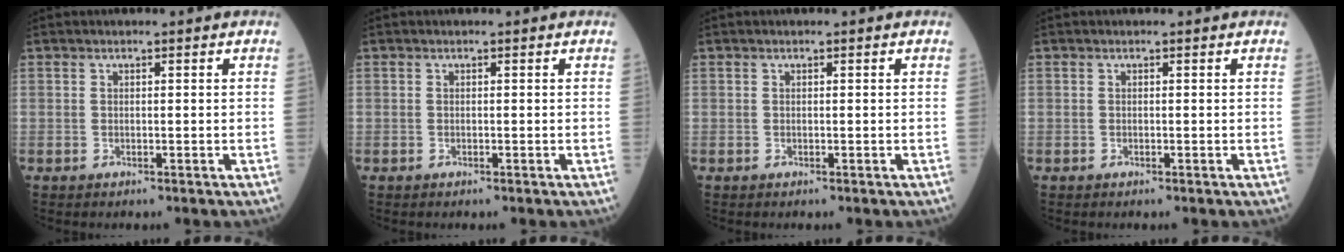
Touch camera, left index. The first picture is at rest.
{"total": 0.0}
{"total": 0.0}
{"total": 0.0}